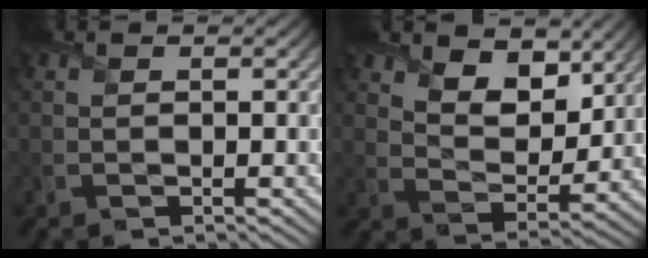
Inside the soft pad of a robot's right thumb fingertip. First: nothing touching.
{"total": 7.6, "force": [4.8, 4.0, 4.4], "torque": [-0.086, -0.012, 0.076]}